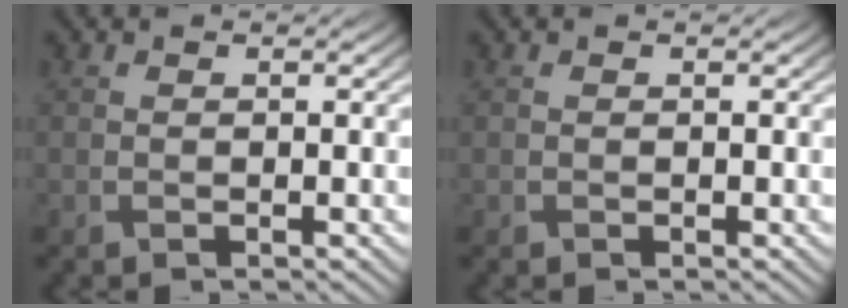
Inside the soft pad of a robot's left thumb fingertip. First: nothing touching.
{"total": 0.0}